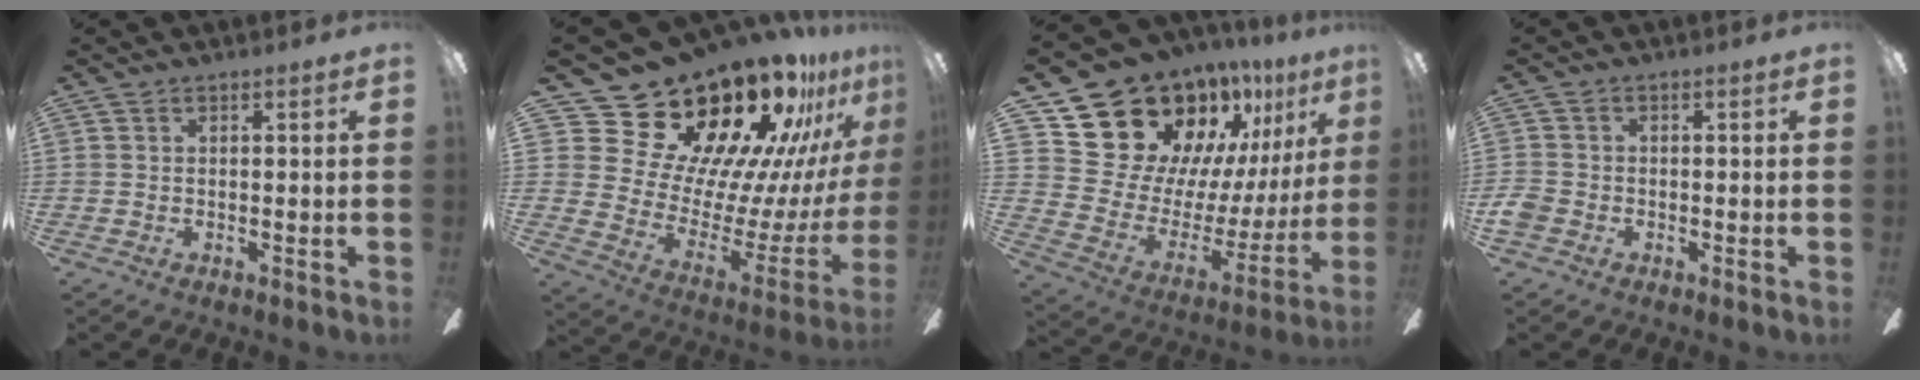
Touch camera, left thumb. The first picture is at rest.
{"total": 27.9, "force": [21.8, 13.2, 11.4], "torque": [-0.154, -0.193, 0.423]}
{"total": 21.7, "force": [18.1, 10.5, 5.5], "torque": [-0.100, -0.145, 0.346]}
{"total": 3.2, "force": [-1.4, 2.5, 1.4], "torque": [-0.026, 0.008, -0.027]}